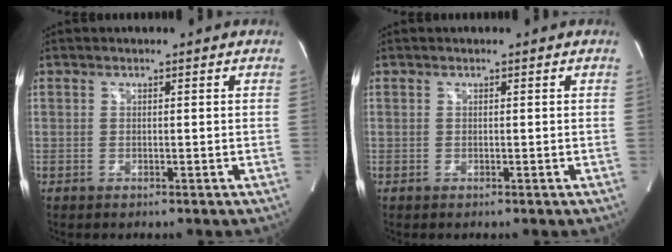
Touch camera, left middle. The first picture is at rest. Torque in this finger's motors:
{"motor_torque": [0.02, 0.00, -0.08, 0.00]}